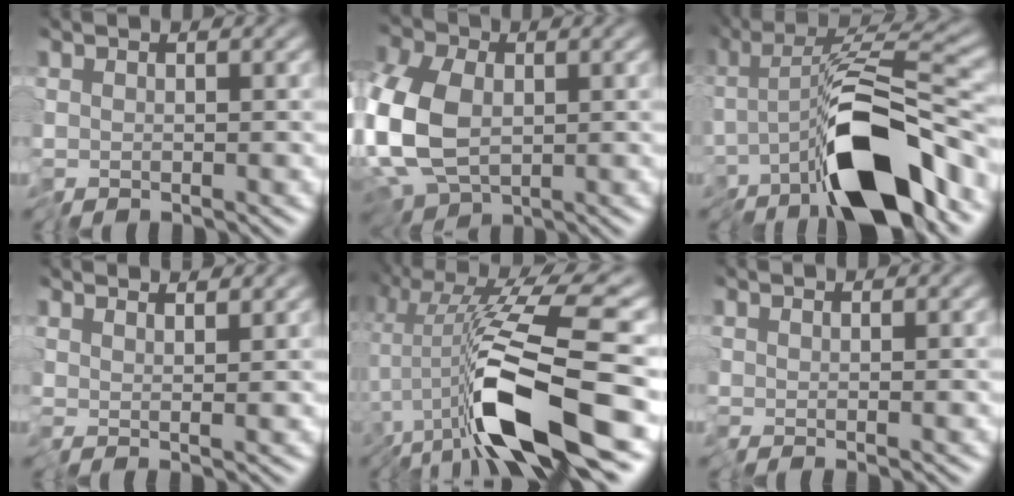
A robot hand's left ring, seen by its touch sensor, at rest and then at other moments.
{"total": 10.5, "force": [-1.8, 6.9, 7.6], "torque": [-0.204, -0.011, -0.046]}
{"total": 10.7, "force": [-4.7, 2.9, 9.2], "torque": [-0.136, 0.003, -0.092]}
{"total": 2.9, "force": [2.7, 0.0, 1.0], "torque": [-0.017, 0.009, 0.031]}
{"total": 12.8, "force": [-4.9, 1.9, 11.7], "torque": [-0.201, 0.008, -0.090]}
{"total": 0.9, "force": [0.5, -0.7, -0.1], "torque": [0.002, 0.003, 0.012]}